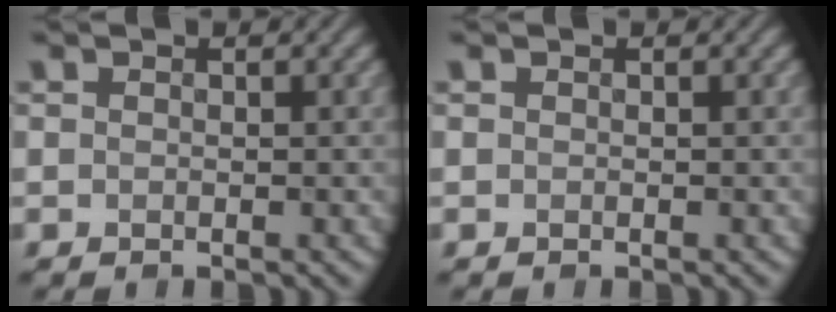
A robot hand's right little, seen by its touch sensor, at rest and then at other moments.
{"total": 0.0}